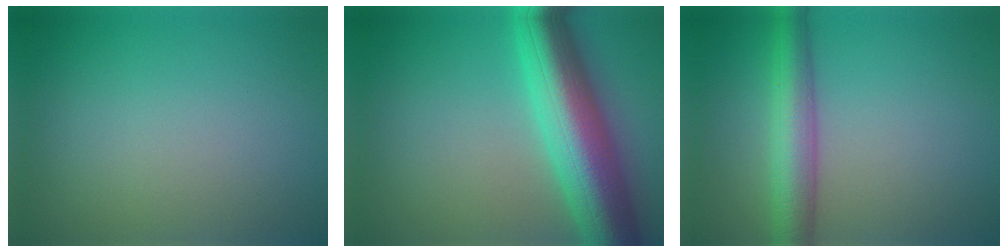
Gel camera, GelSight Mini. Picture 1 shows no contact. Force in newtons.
{"total": 10.9, "press": 10.9, "slide": 0.2}
{"total": 5.1, "press": 5.1, "slide": 0.1}